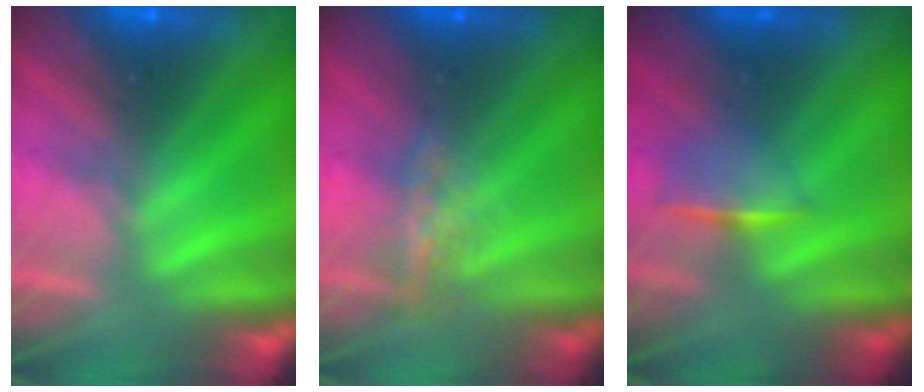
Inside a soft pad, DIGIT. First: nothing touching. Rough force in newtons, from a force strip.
{"total": 4.8}
{"total": 1.2}